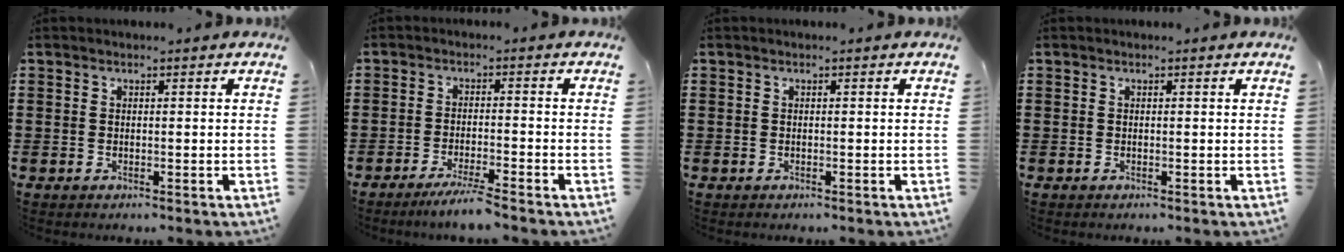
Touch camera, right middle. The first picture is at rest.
{"total": 3.7, "force": [-3.1, -0.3, 1.9], "torque": [-0.037, -0.007, -0.060]}
{"total": 0.0}
{"total": 0.0}